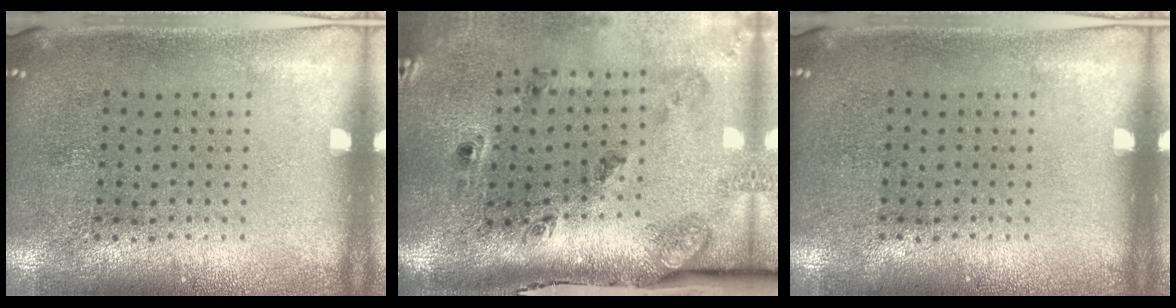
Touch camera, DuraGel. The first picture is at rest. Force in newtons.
{"total": 2.5, "press": 1.7, "slide": 1.8}
{"total": 0.0}